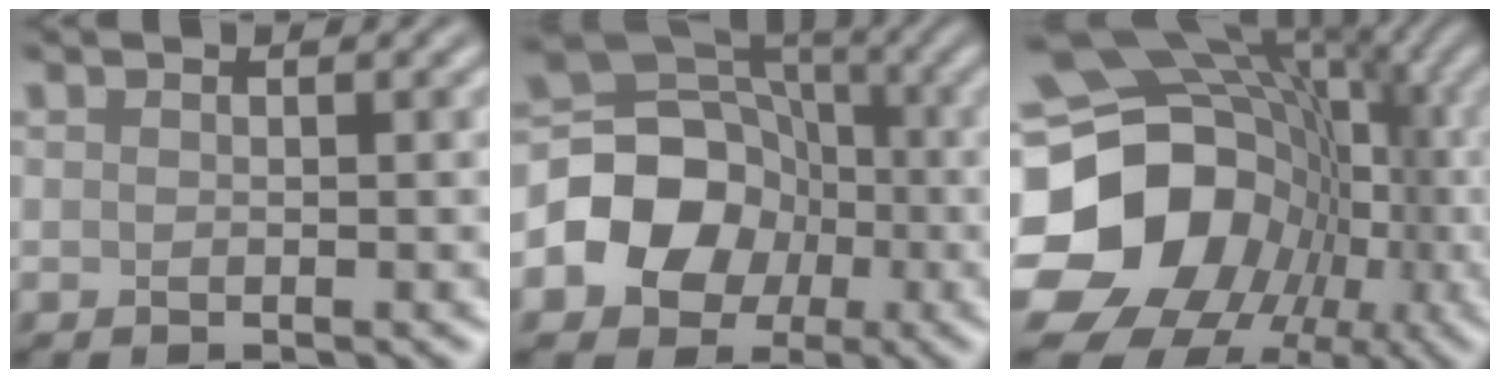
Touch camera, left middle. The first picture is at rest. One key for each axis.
{"total": 9.2, "fx": -2.0, "fy": 7.9, "fz": 4.4, "tx": -0.074, "ty": 0.002, "tz": -0.064}
{"total": 19.1, "fx": -2.5, "fy": 16.2, "fz": 9.9, "tx": -0.162, "ty": -0.014, "tz": -0.044}